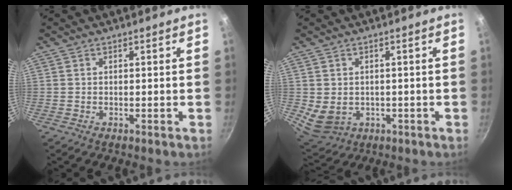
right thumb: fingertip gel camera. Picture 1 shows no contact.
{"total": 6.3, "force": [-0.4, 5.3, 3.5], "torque": [-0.045, -0.005, 0.011]}